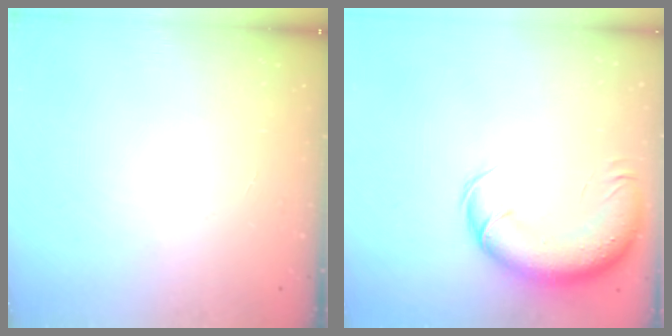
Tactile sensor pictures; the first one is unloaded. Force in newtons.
{"total": 13.8, "press": 13.2, "slide": 4.1}